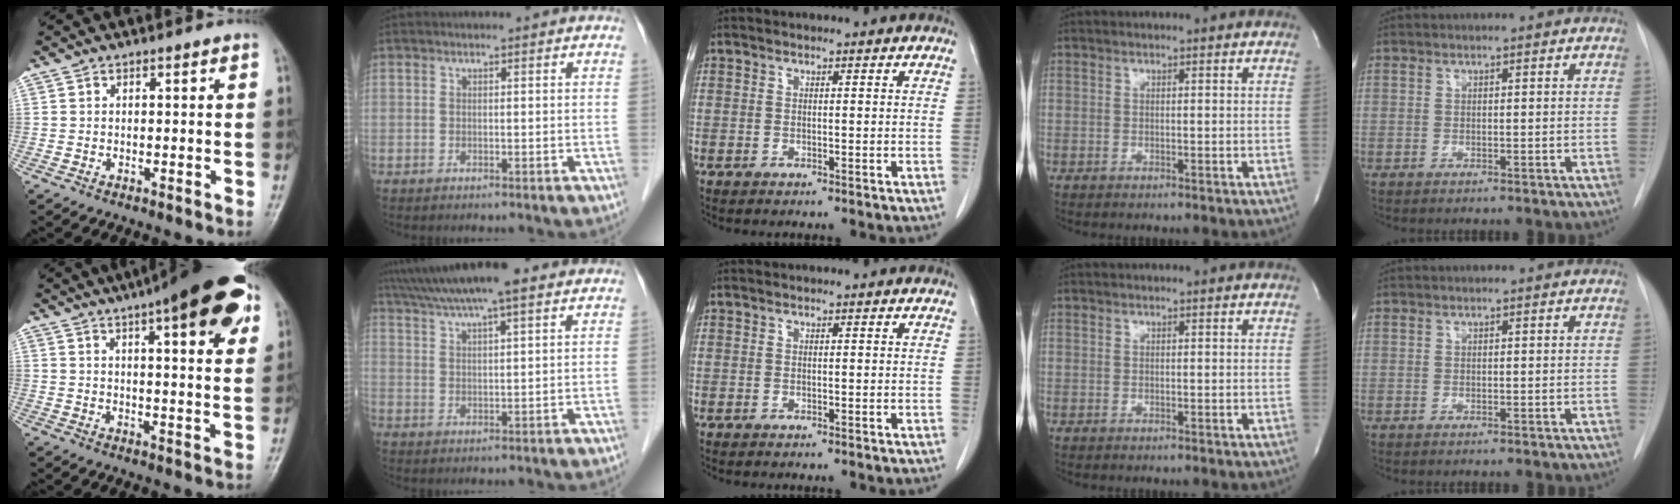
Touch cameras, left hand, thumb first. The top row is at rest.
{"thumb": {"total": 20.2, "force": [10.6, 5.4, 16.3], "torque": [-0.208, -0.010, 0.138]}, "index": {"total": 12.5, "force": [10.2, 1.3, 7.2], "torque": [-0.123, 0.038, 0.154]}}